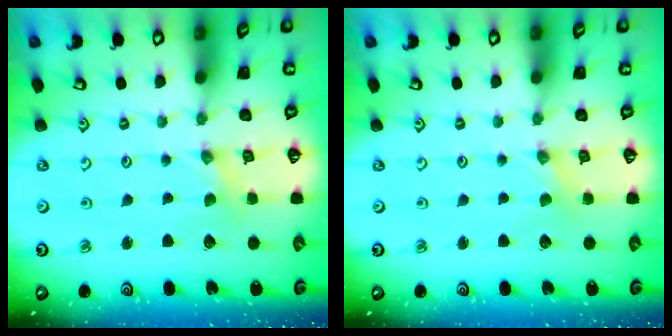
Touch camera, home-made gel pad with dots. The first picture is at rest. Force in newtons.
{"total": 0.9, "press": 0.8, "slide": 0.2}